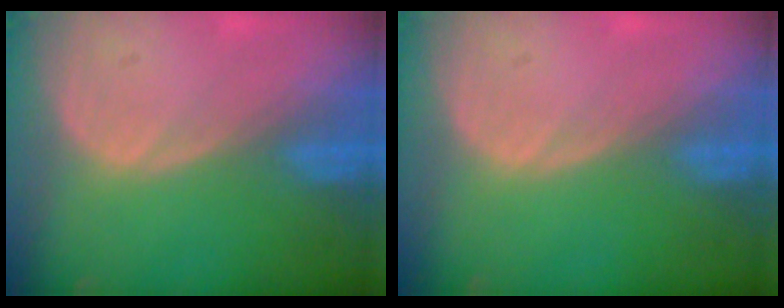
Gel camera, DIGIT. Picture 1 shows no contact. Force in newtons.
{"total": 0.0}